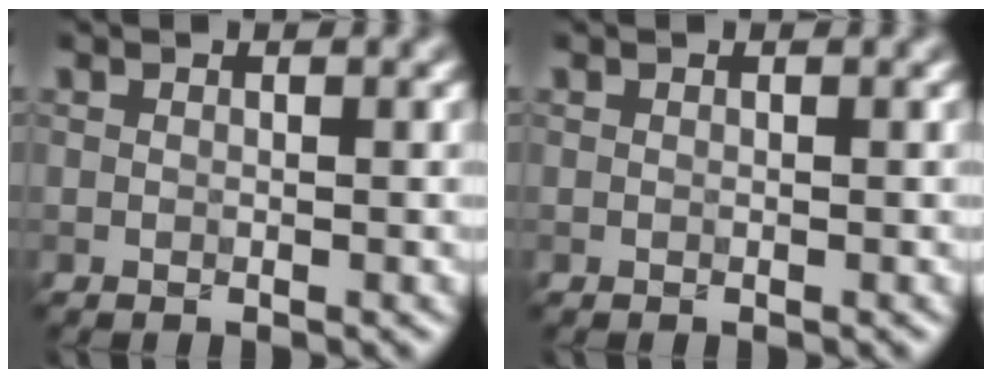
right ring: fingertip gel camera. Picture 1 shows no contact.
{"total": 0.0}